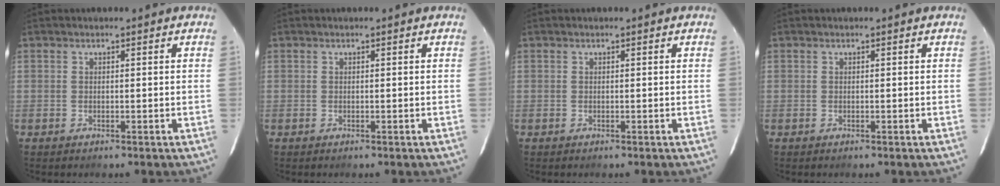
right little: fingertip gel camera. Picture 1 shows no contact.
{"total": 0.0}
{"total": 0.0}
{"total": 0.0}